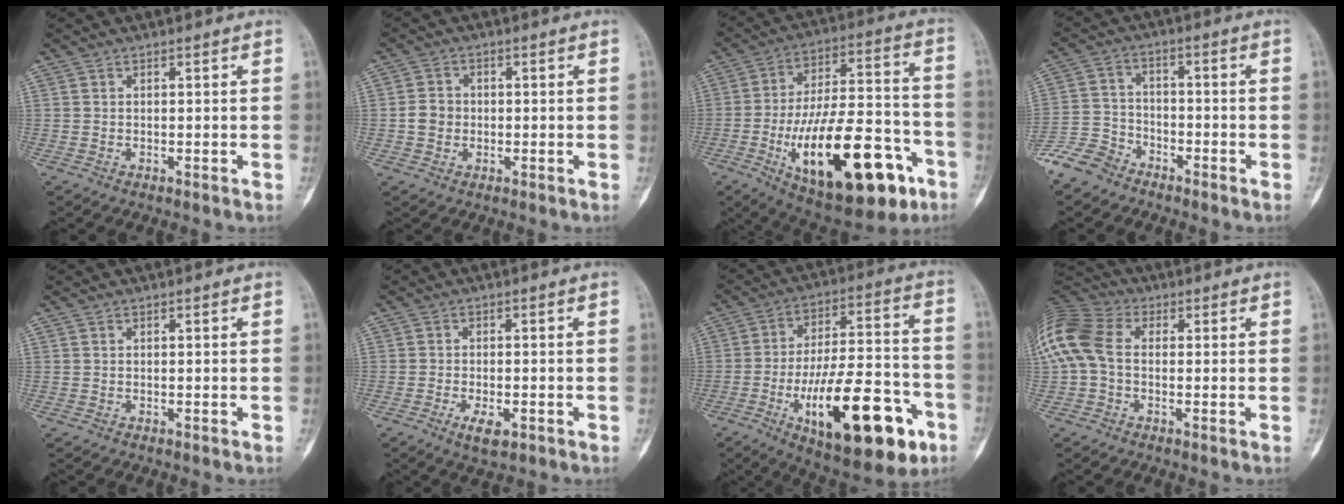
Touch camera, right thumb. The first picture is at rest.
{"total": 3.6, "force": [-0.4, 3.3, 1.6], "torque": [-0.017, 0.009, -0.011]}
{"total": 28.1, "force": [-11.2, 11.6, 23.0], "torque": [-0.360, 0.049, -0.160]}
{"total": 7.4, "force": [-5.9, 4.2, 1.5], "torque": [-0.022, 0.025, -0.130]}
{"total": 0.0}
{"total": 4.1, "force": [-1.9, 1.8, 3.2], "torque": [-0.055, 0.000, -0.029]}
{"total": 25.2, "force": [-10.3, 9.6, 20.9], "torque": [-0.309, 0.045, -0.149]}
{"total": 14.0, "force": [0.8, 9.9, 10.0], "torque": [-0.237, 0.030, 0.007]}